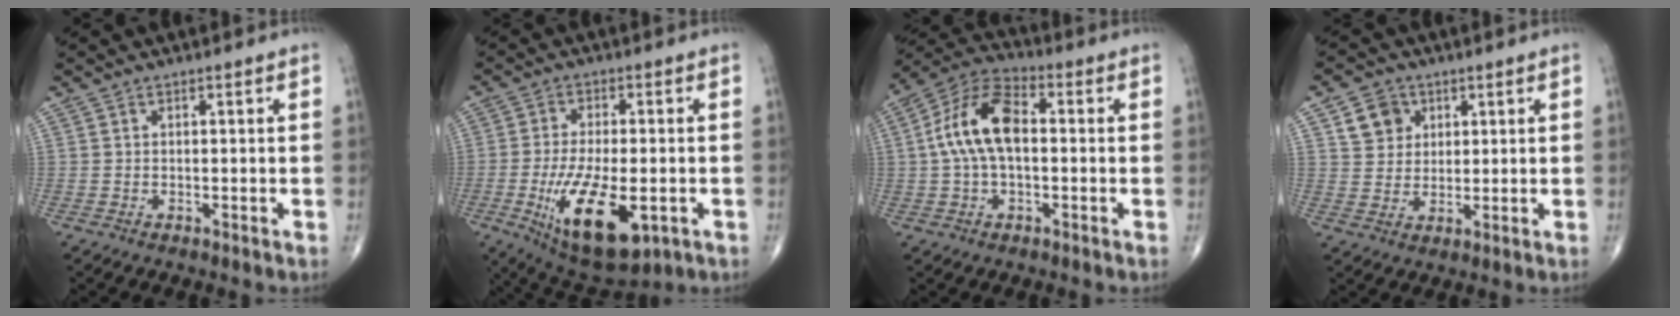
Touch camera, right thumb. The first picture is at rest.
{"total": 16.1, "force": [-4.7, 6.9, 13.7], "torque": [-0.234, -0.009, -0.062]}
{"total": 12.6, "force": [0.7, 6.8, 10.6], "torque": [-0.206, 0.034, 0.001]}
{"total": 6.4, "force": [2.7, 5.4, 2.0], "torque": [-0.007, -0.010, 0.047]}